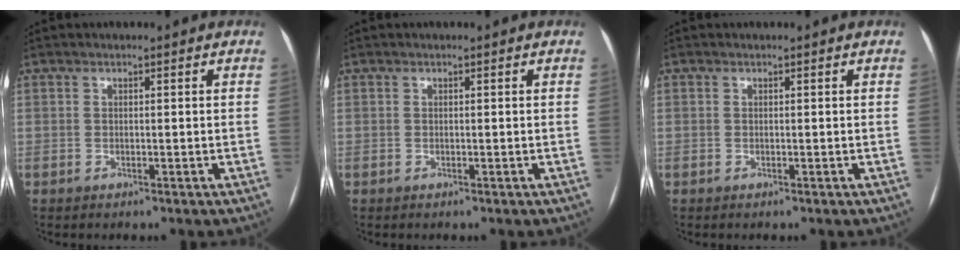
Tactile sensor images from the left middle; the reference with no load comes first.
{"total": 0.0}
{"total": 0.0}